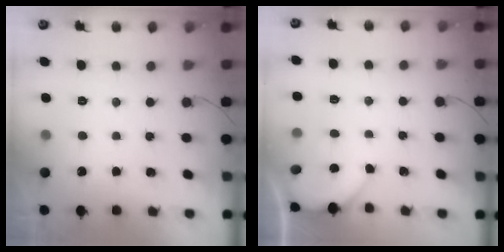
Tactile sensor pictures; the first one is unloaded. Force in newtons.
{"total": 2.3, "press": 2.3, "slide": 0.3}